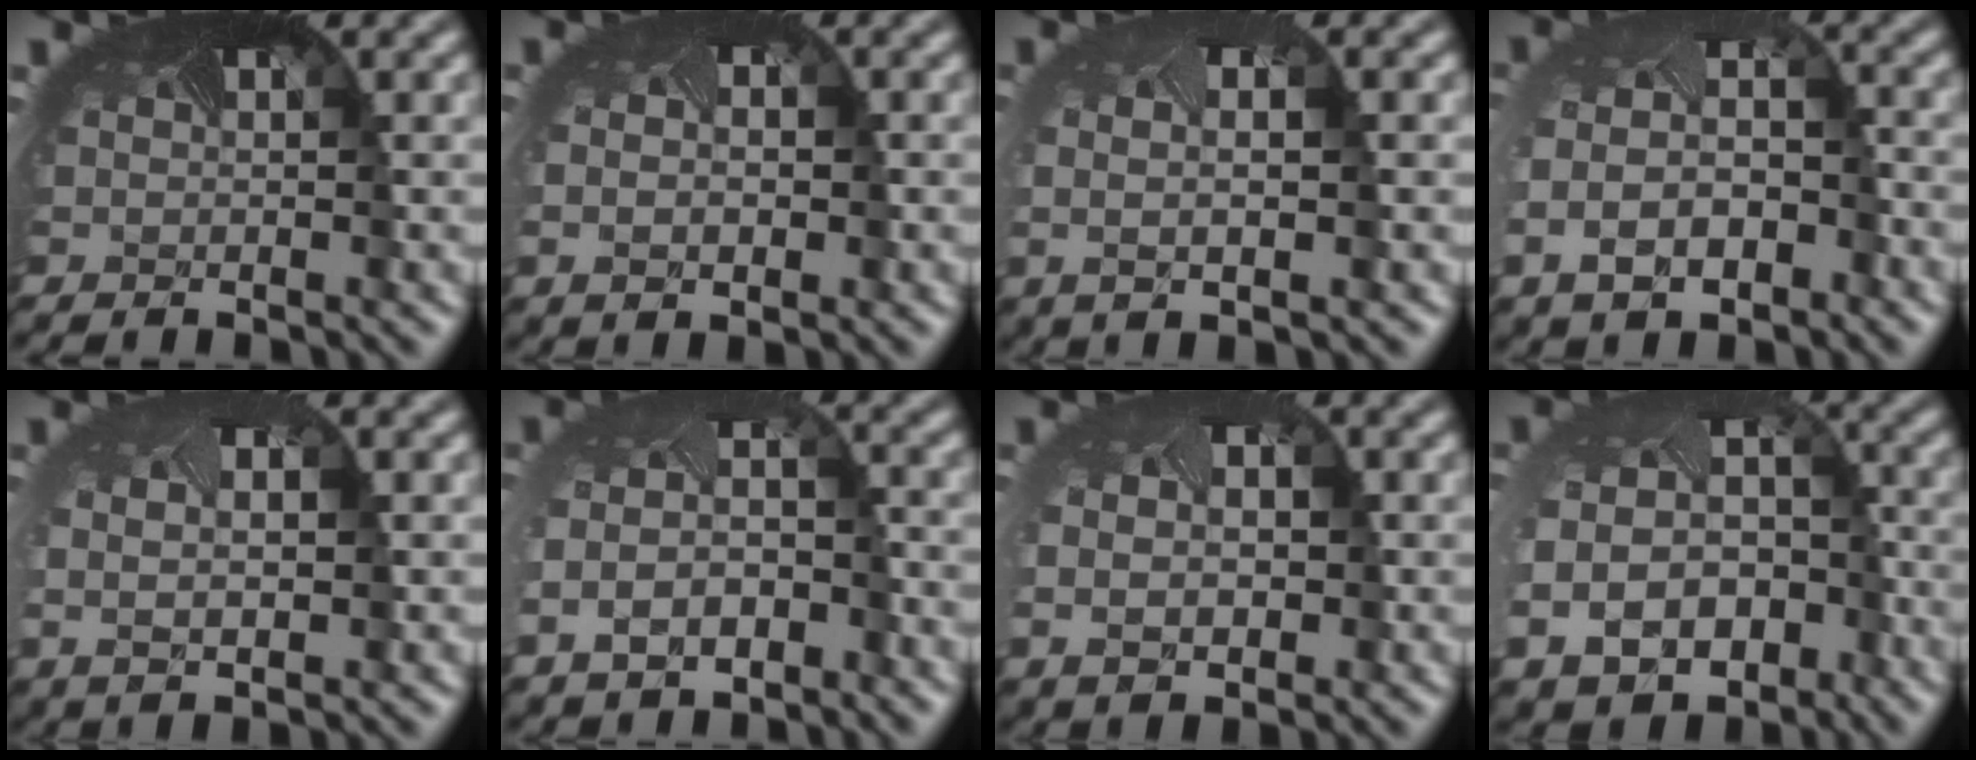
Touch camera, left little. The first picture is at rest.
{"total": 3.0, "force": [-0.4, 1.9, 2.3], "torque": [-0.035, 0.000, 0.002]}
{"total": 3.0, "force": [-0.3, 0.9, 2.9], "torque": [-0.060, -0.004, -0.001]}
{"total": 6.1, "force": [-2.6, 3.5, 4.3], "torque": [-0.097, -0.021, -0.044]}
{"total": 3.0, "force": [-0.1, 1.5, 2.6], "torque": [-0.053, -0.005, 0.009]}
{"total": 5.3, "force": [-2.7, 3.1, 3.4], "torque": [-0.080, -0.022, -0.045]}
{"total": 4.8, "force": [-0.3, 3.4, 3.4], "torque": [-0.060, 0.000, 0.005]}
{"total": 9.5, "force": [-4.1, 6.7, 5.3], "torque": [-0.105, -0.045, -0.043]}